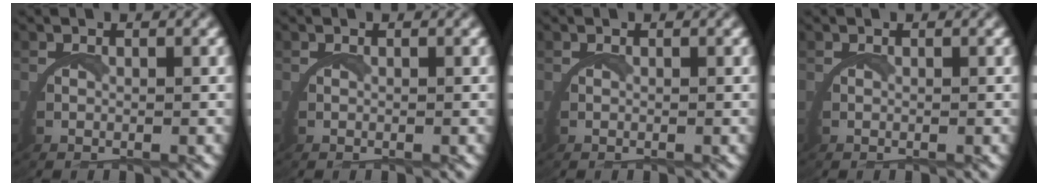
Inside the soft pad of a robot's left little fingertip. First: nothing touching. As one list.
[{"total": 0.0}, {"total": 0.0}, {"total": 0.0}]